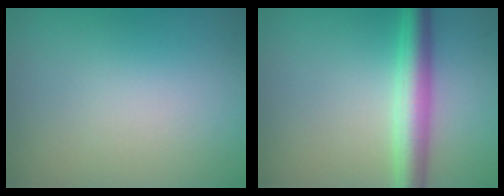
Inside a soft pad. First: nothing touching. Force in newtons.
{"total": 4.2, "press": 4.2, "slide": 0.0}